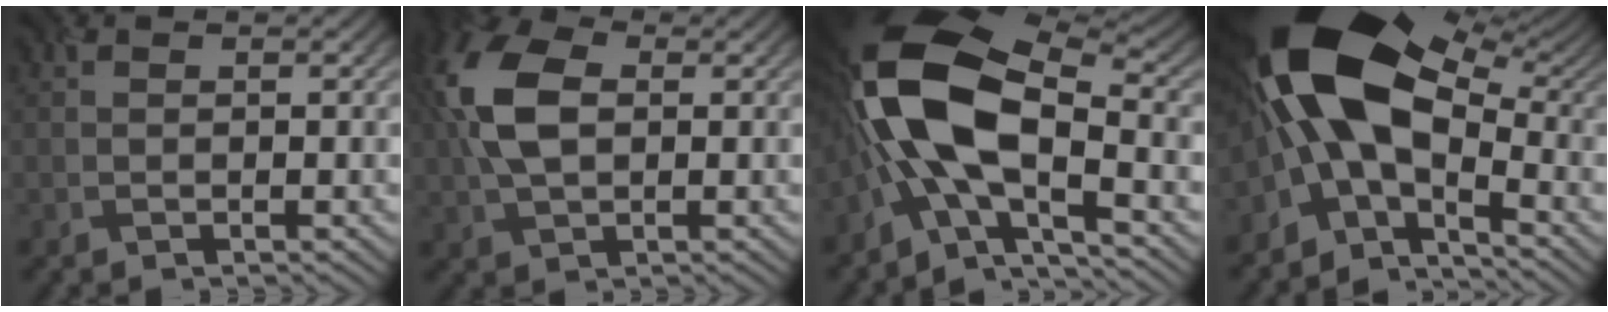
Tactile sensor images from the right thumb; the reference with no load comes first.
{"total": 9.5, "force": [1.3, 5.6, 7.5], "torque": [-0.194, 0.014, 0.015]}
{"total": 15.2, "force": [-2.7, 7.4, 13.0], "torque": [-0.260, -0.006, -0.058]}
{"total": 15.4, "force": [-1.2, 8.4, 12.8], "torque": [-0.214, 0.000, -0.034]}